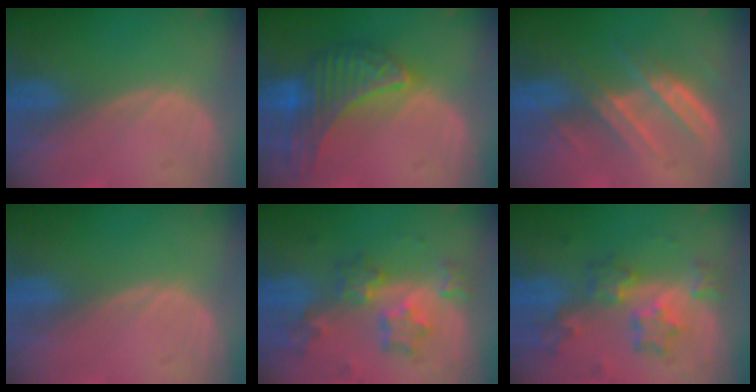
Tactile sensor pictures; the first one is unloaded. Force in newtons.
{"total": 9.1, "press": 9.1, "slide": 0.5}
{"total": 7.2, "press": 6.7, "slide": 2.7}
{"total": 0.0}
{"total": 8.3, "press": 7.3, "slide": 4.1}
{"total": 8.3, "press": 7.3, "slide": 4.1}